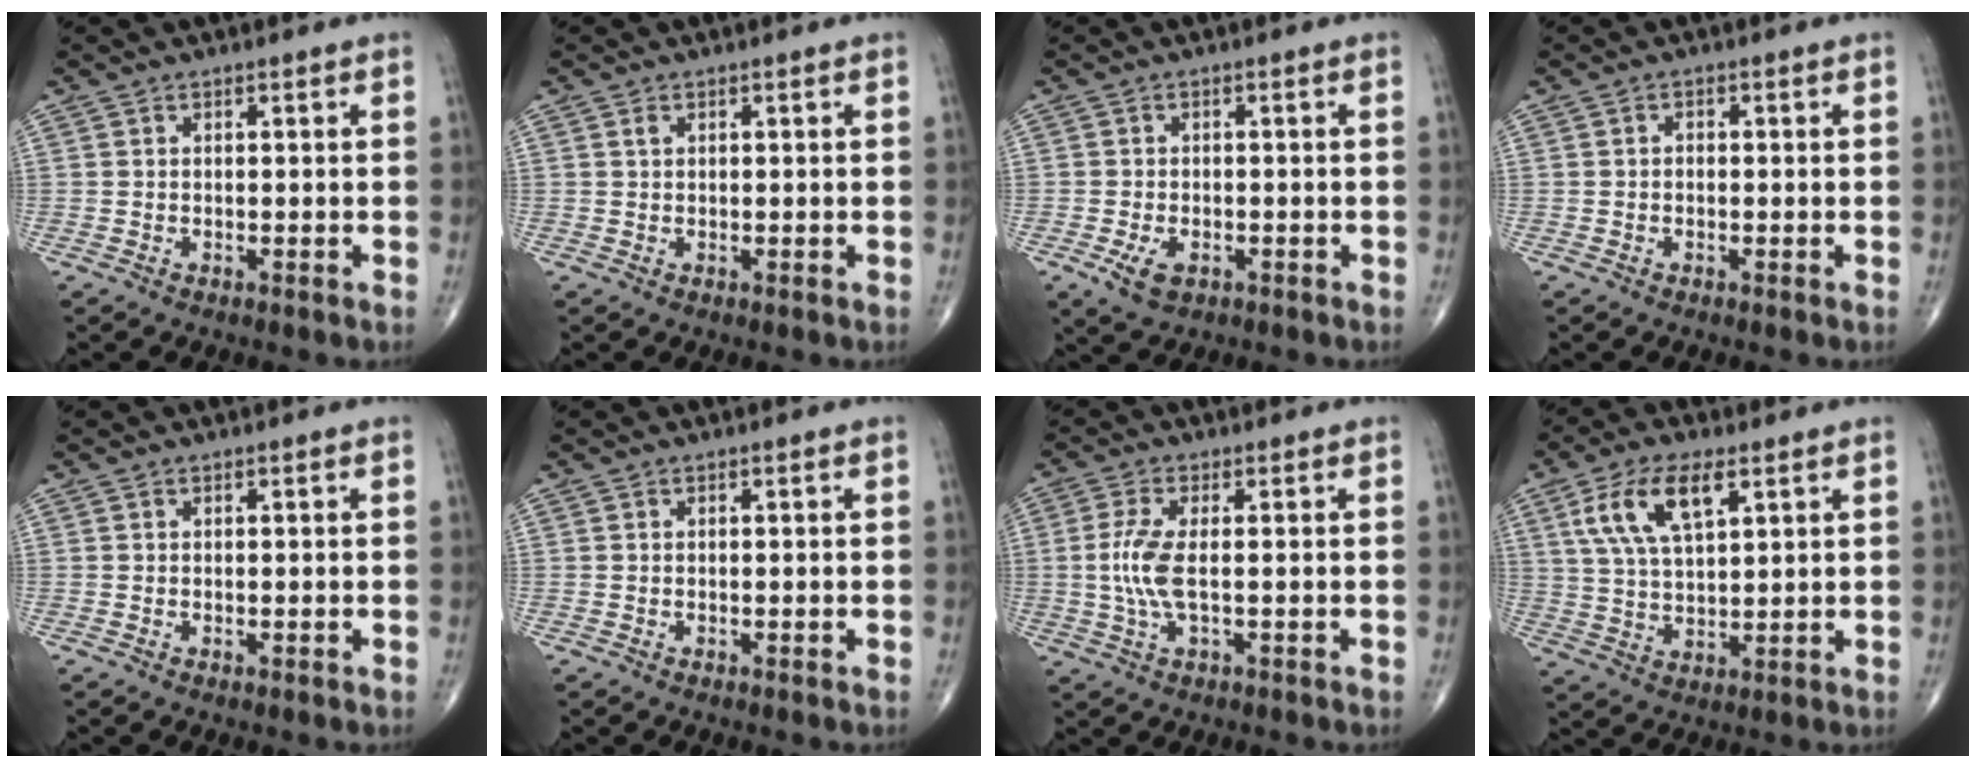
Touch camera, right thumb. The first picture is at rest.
{"total": 0.8, "force": [0.4, 0.5, 0.5], "torque": [-0.009, 0.001, 0.008]}
{"total": 4.3, "force": [-1.8, 2.5, 3.0], "torque": [-0.053, -0.001, -0.027]}
{"total": 0.9, "force": [0.0, 0.6, 0.6], "torque": [-0.007, 0.005, -0.003]}
{"total": 0.0}
{"total": 0.0}
{"total": 6.4, "force": [-0.1, 2.0, 6.1], "torque": [-0.155, -0.001, -0.006]}
{"total": 11.3, "force": [4.8, 5.0, 8.9], "torque": [-0.170, -0.005, 0.094]}